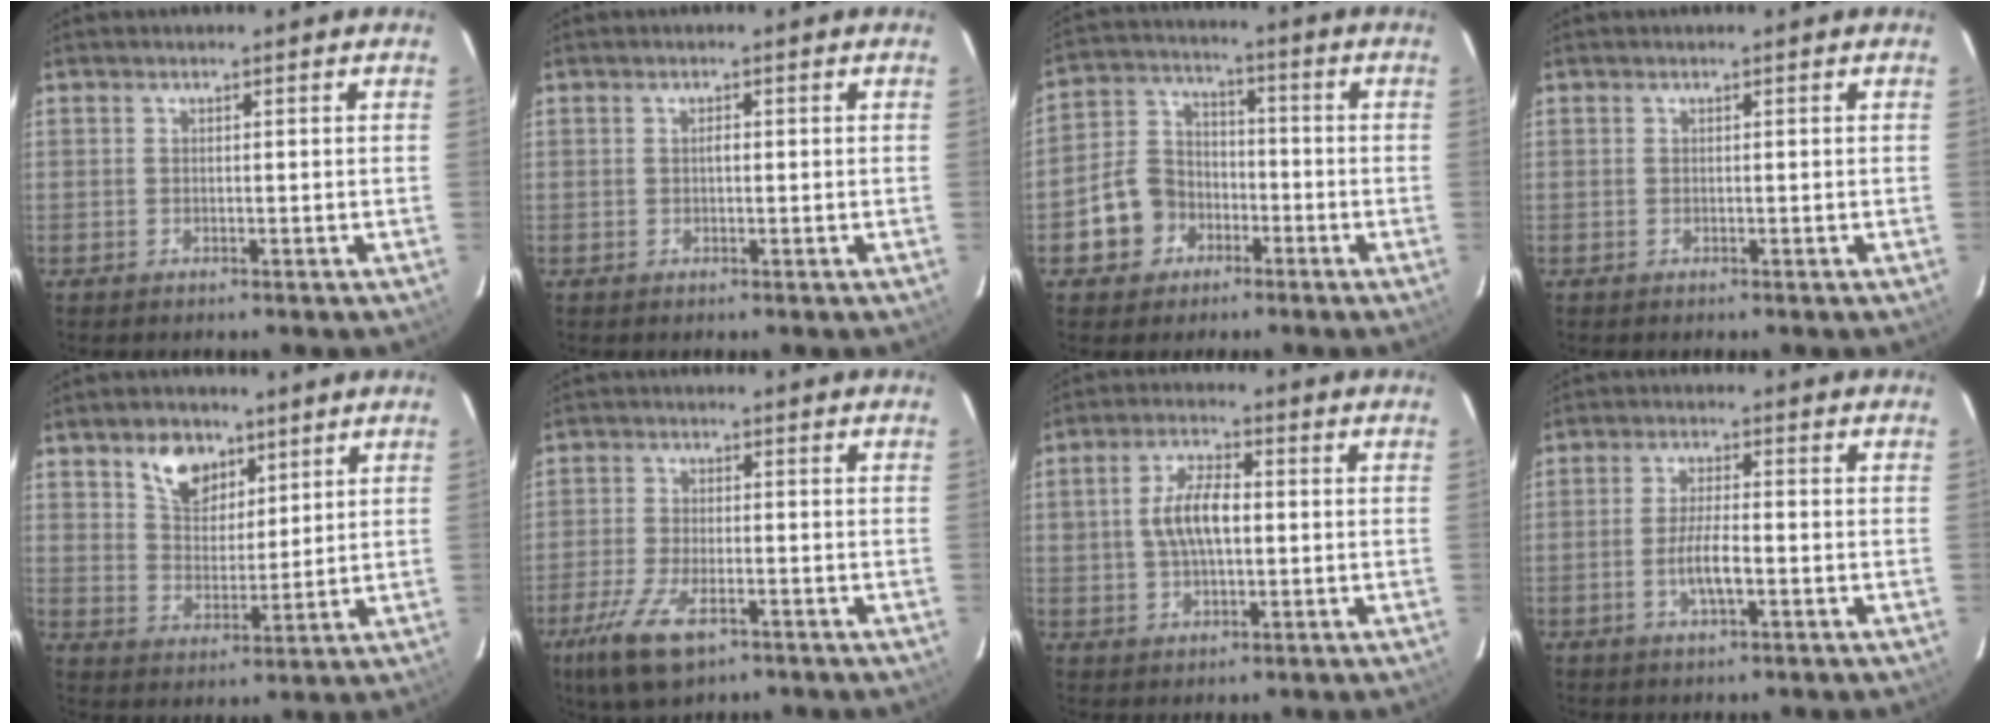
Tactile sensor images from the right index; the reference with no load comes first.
{"total": 0.8, "force": [0.0, 0.4, 0.6], "torque": [-0.010, 0.004, 0.000]}
{"total": 9.6, "force": [-4.2, 8.1, 3.0], "torque": [-0.082, 0.037, -0.065]}
{"total": 0.0}
{"total": 8.5, "force": [5.1, 5.5, 4.0], "torque": [-0.064, 0.011, 0.095]}
{"total": 10.1, "force": [-5.8, 3.9, 7.4], "torque": [-0.175, -0.029, -0.107]}
{"total": 7.9, "force": [0.4, 3.8, 6.8], "torque": [-0.133, 0.013, 0.011]}
{"total": 5.1, "force": [-1.7, 1.2, 4.7], "torque": [-0.093, -0.003, -0.031]}